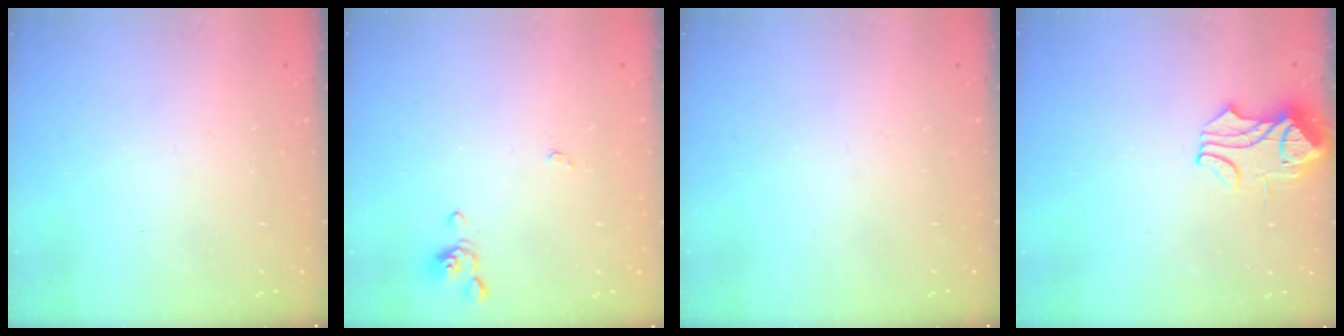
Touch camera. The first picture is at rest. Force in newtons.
{"total": 0.5, "press": 0.5, "slide": 0.3}
{"total": 0.0}
{"total": 1.4, "press": 0.9, "slide": 1.1}